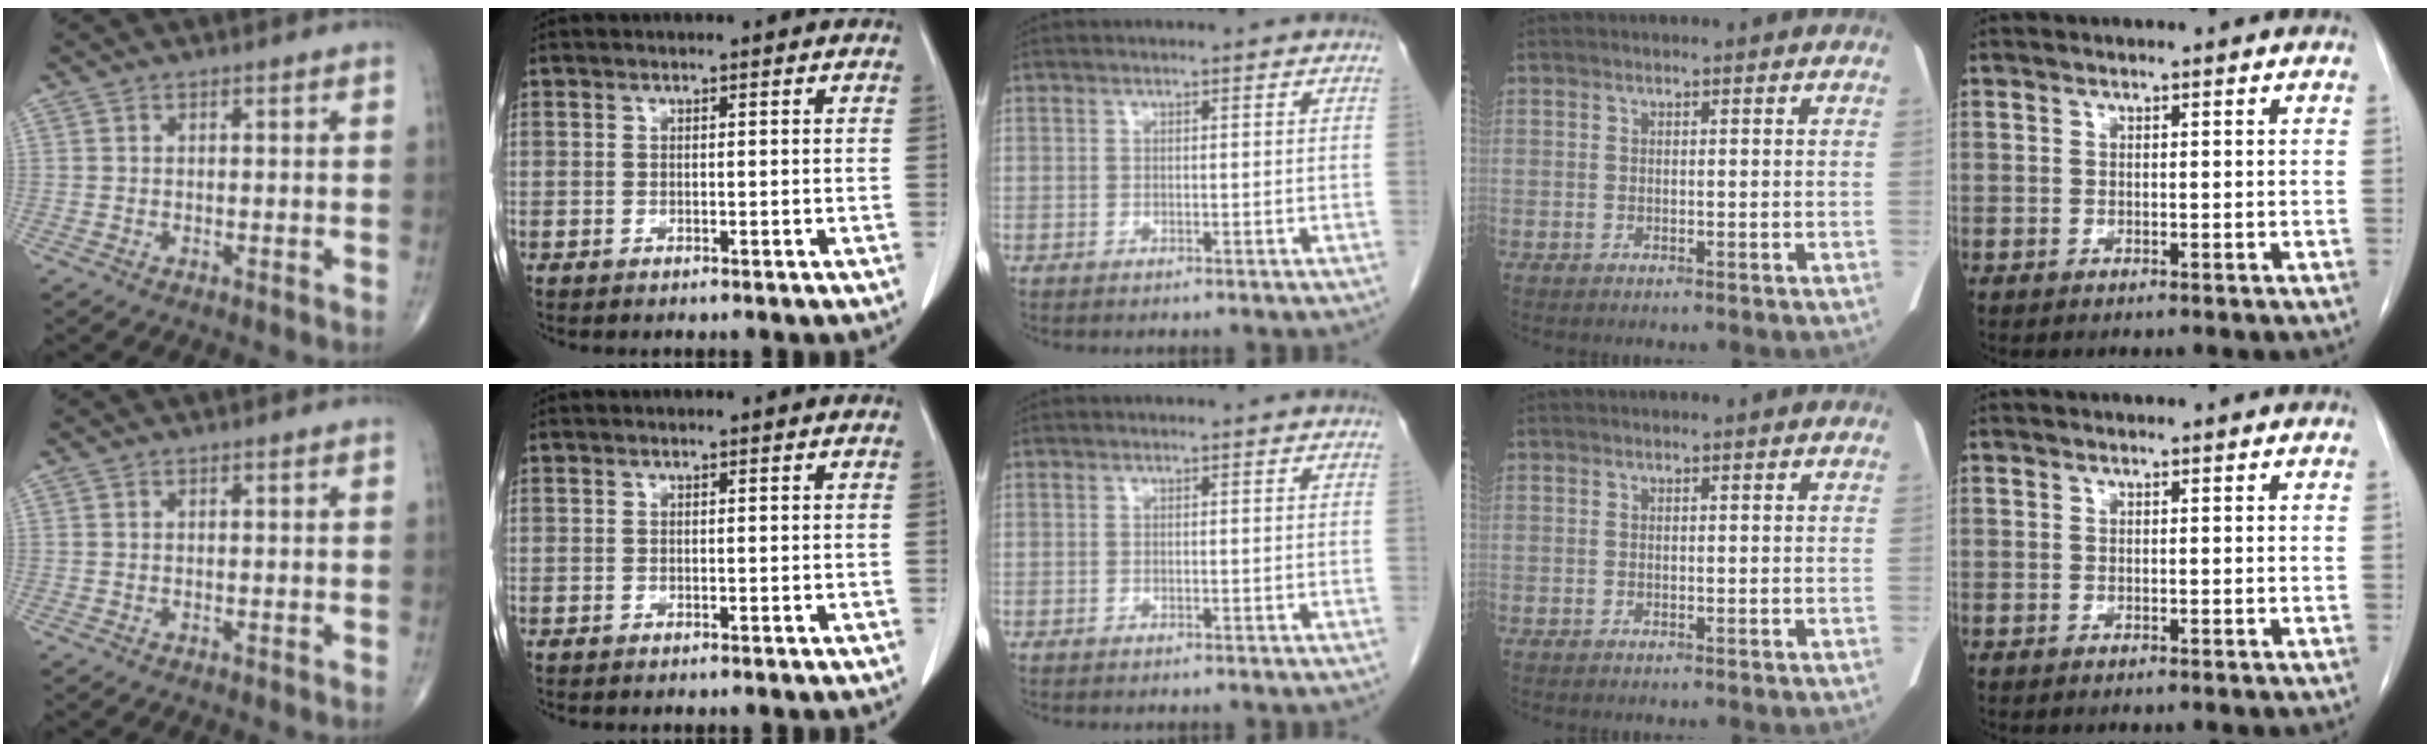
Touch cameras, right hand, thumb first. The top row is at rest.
{}